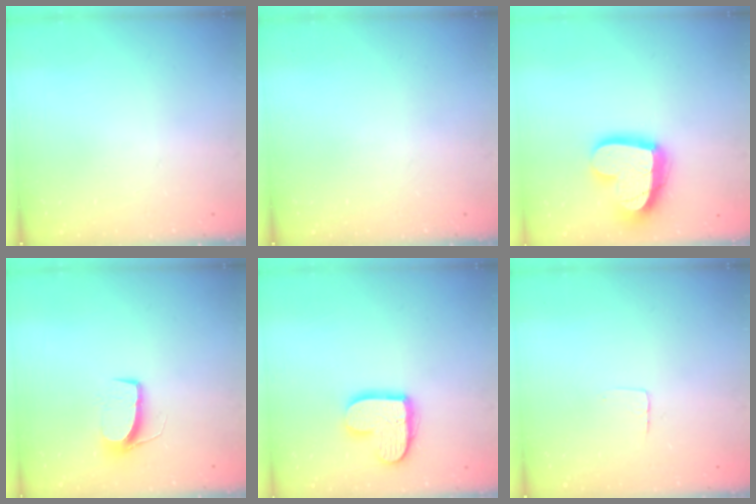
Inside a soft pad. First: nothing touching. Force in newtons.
{"total": 0.0}
{"total": 21.4, "press": 21.3, "slide": 2.1}
{"total": 7.8, "press": 7.8, "slide": 0.5}
{"total": 13.7, "press": 13.7, "slide": 0.9}
{"total": 2.9, "press": 2.9, "slide": 0.2}